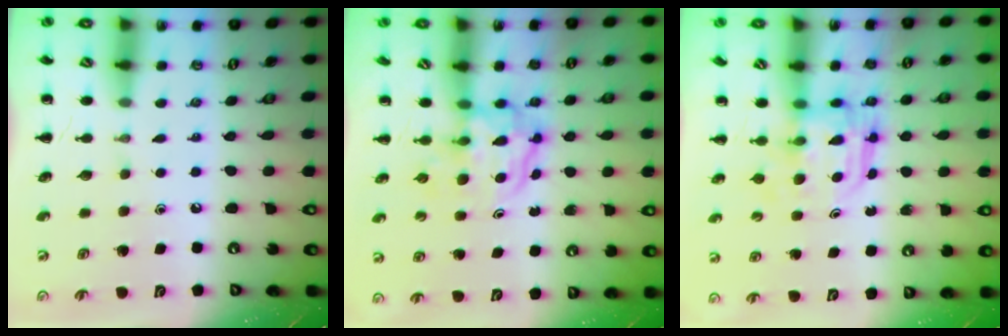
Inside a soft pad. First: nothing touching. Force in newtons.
{"total": 3.8, "press": 3.8, "slide": 0.4}
{"total": 3.2, "press": 3.2, "slide": 0.2}